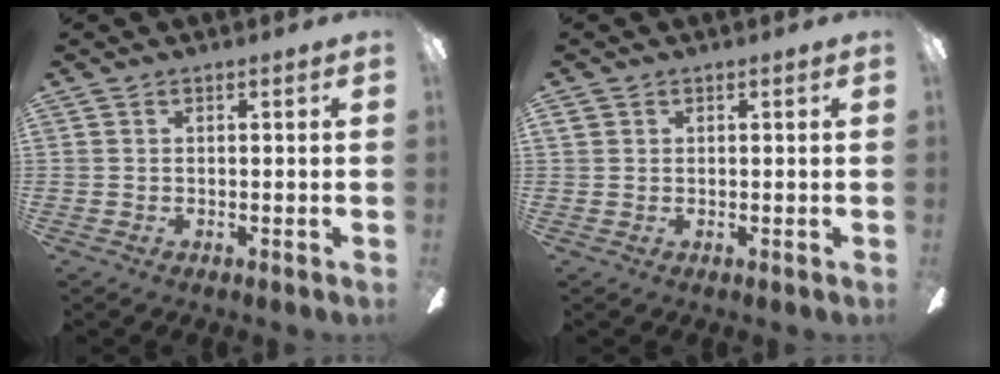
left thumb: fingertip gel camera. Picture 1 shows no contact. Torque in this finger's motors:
{"motor_torque": [-0.09, -0.20, 0.25, 0.06, 0.00]}